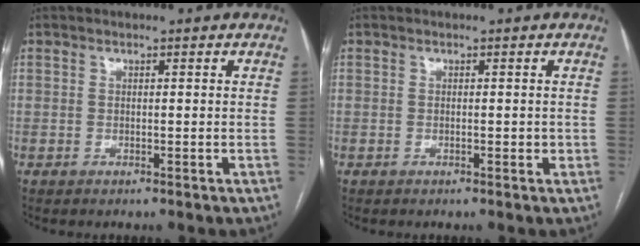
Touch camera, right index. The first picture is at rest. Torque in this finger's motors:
{"motor_torque": [0.27, -0.03, 0.02, 0.01]}